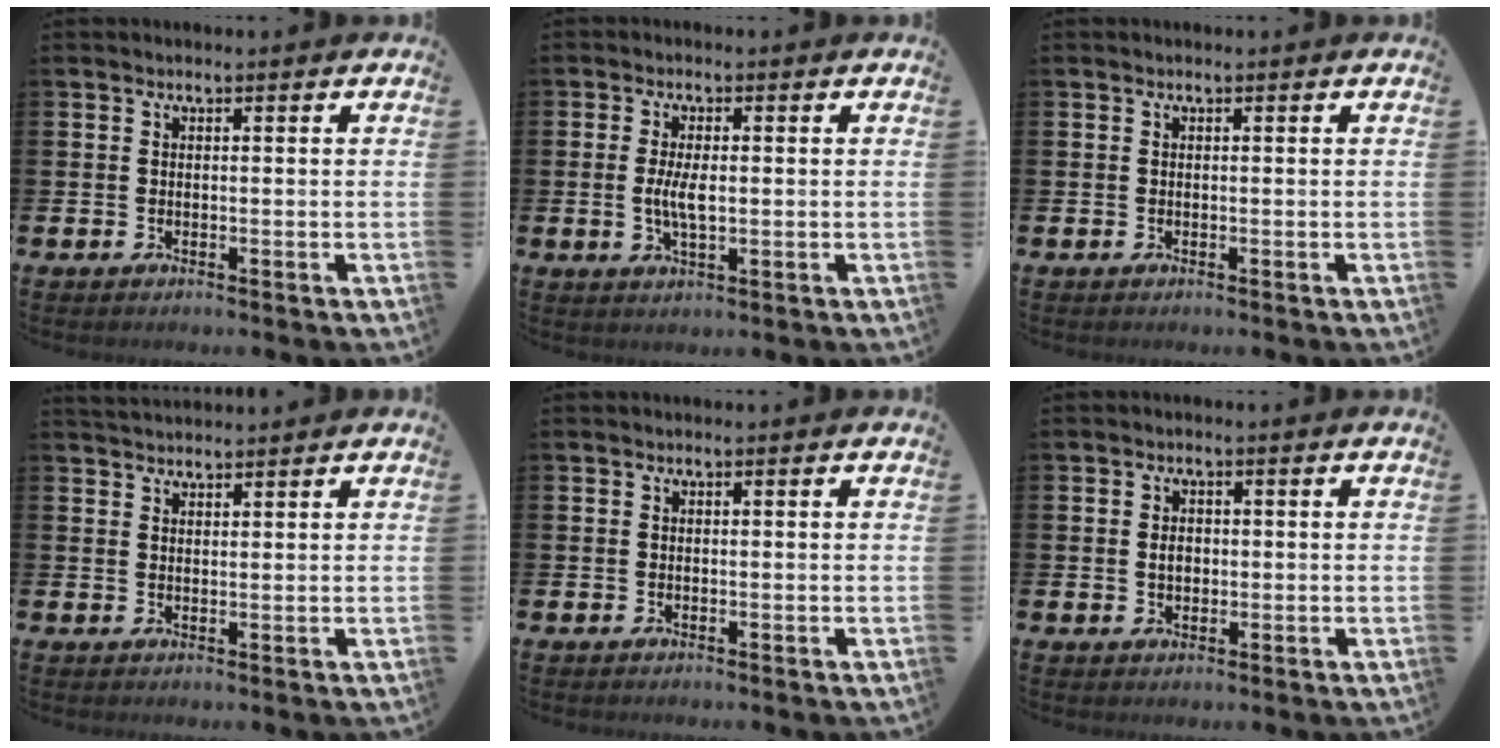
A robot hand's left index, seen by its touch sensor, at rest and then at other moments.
{"total": 3.9, "force": [0.0, 1.6, 3.6], "torque": [-0.058, 0.000, -0.004]}
{"total": 0.0}
{"total": 2.4, "force": [2.3, 0.5, 0.2], "torque": [0.001, -0.008, 0.042]}
{"total": 0.0}
{"total": 2.1, "force": [0.1, 1.6, 1.4], "torque": [-0.010, 0.001, -0.005]}